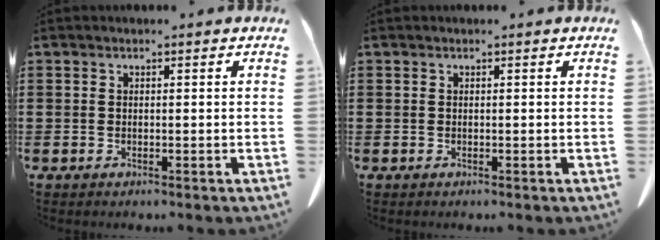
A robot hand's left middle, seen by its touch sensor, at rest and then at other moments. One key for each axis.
{"total": 0.0}